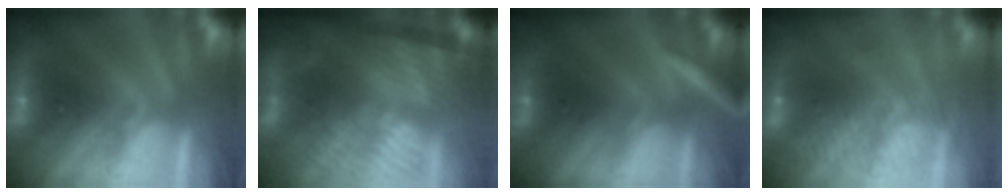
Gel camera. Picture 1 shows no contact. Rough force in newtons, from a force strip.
{"total": 7.0}
{"total": 2.7}
{"total": 6.8}